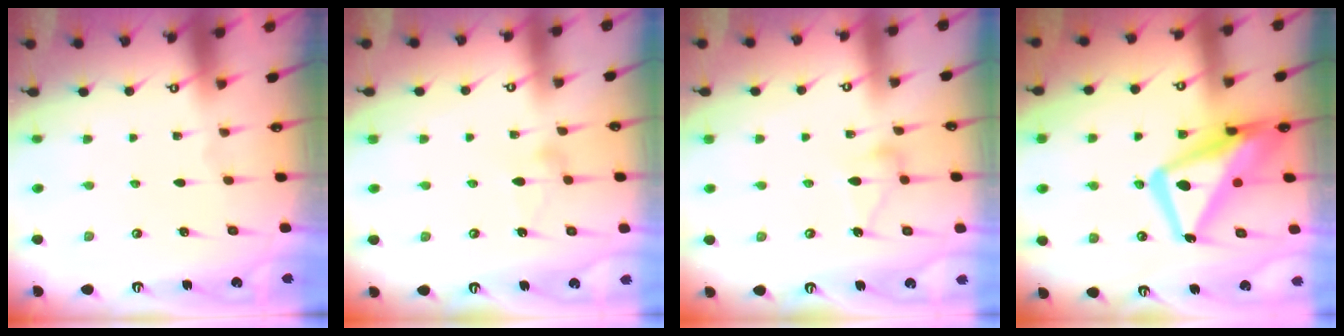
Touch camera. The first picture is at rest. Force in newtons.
{"total": 6.4, "press": 6.4, "slide": 0.2}
{"total": 7.3, "press": 7.3, "slide": 0.2}
{"total": 16.8, "press": 16.7, "slide": 1.9}